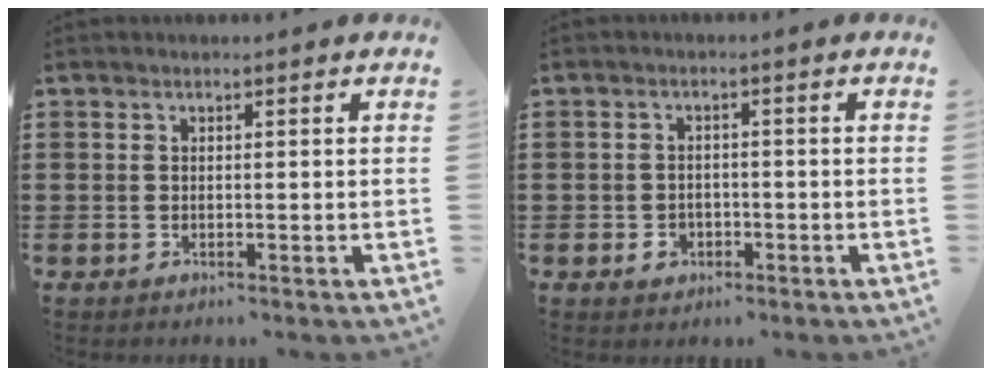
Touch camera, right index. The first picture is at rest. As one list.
[{"total": 2.2, "force": [-1.1, 1.6, 1.0], "torque": [-0.024, 0.000, -0.022]}]